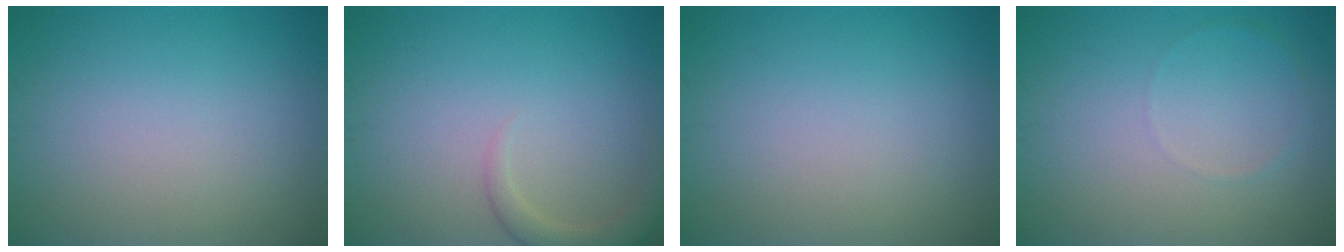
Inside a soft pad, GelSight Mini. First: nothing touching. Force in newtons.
{"total": 2.3, "press": 2.3, "slide": 0.3}
{"total": 0.0}
{"total": 0.6, "press": 0.6, "slide": 0.1}